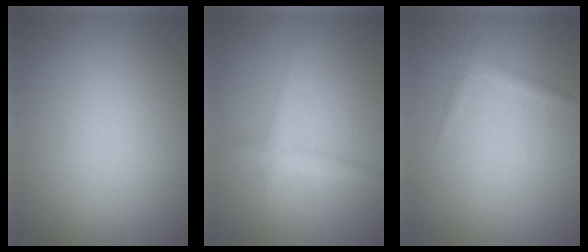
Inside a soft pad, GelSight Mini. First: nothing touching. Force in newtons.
{"total": 1.6, "press": 1.6, "slide": 0.1}
{"total": 0.9, "press": 0.9, "slide": 0.1}